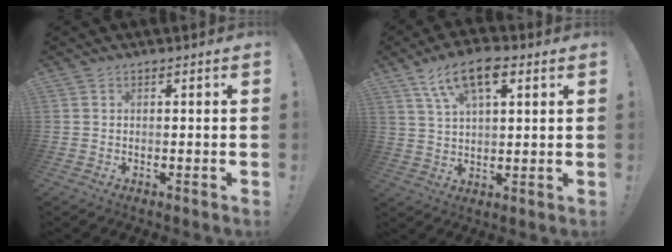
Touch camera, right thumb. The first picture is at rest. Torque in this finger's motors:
{"motor_torque": [1.14, 1.26, 0.03, 0.15, 0.07]}